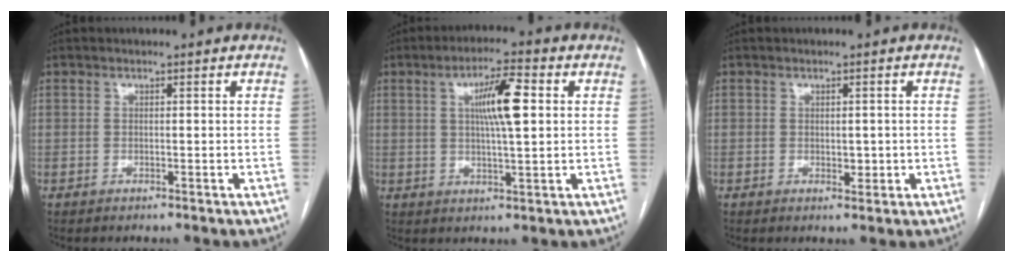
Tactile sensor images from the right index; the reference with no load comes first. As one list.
[{"total": 8.2, "force": [1.9, 1.1, 7.9], "torque": [-0.138, 0.010, 0.032]}, {"total": 1.9, "force": [-0.2, 1.2, 1.5], "torque": [-0.018, 0.000, 0.001]}]